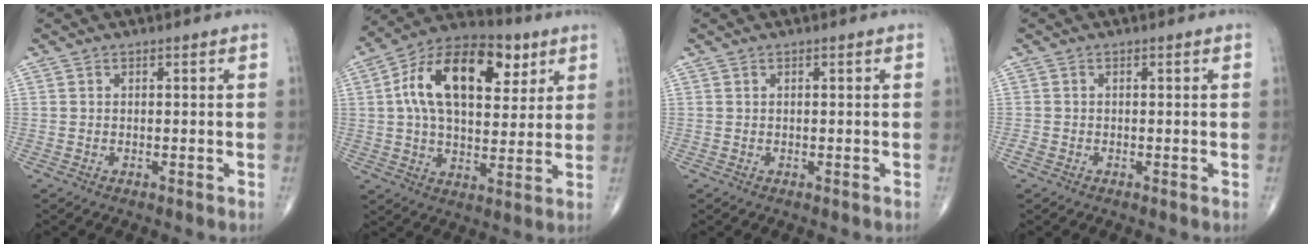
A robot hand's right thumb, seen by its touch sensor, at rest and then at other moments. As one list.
[{"total": 20.5, "force": [6.3, 11.6, 15.6], "torque": [-0.232, 0.005, 0.096]}, {"total": 0.0}, {"total": 1.1, "force": [-0.4, 0.7, 0.7], "torque": [-0.011, -0.002, -0.010]}]